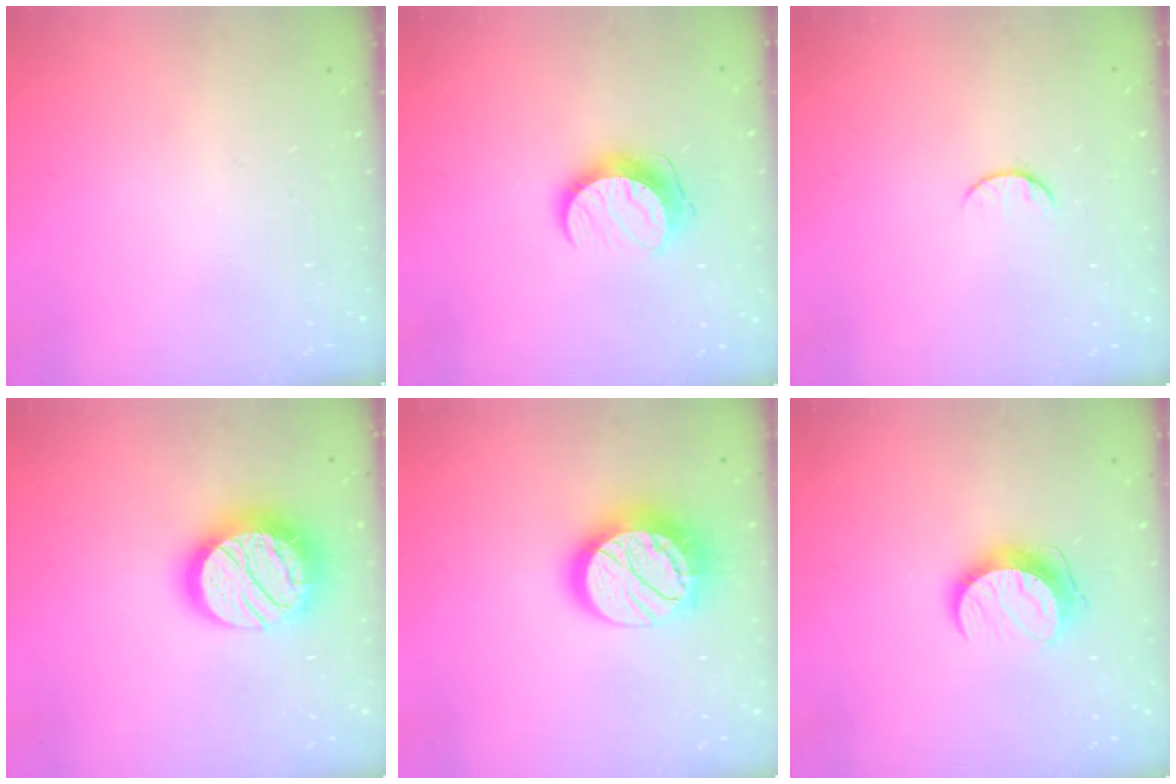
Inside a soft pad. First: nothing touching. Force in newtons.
{"total": 9.7, "press": 9.7, "slide": 0.2}
{"total": 5.7, "press": 5.7, "slide": 0.5}
{"total": 21.0, "press": 20.9, "slide": 1.4}
{"total": 16.9, "press": 16.9, "slide": 0.9}
{"total": 9.7, "press": 9.7, "slide": 0.2}